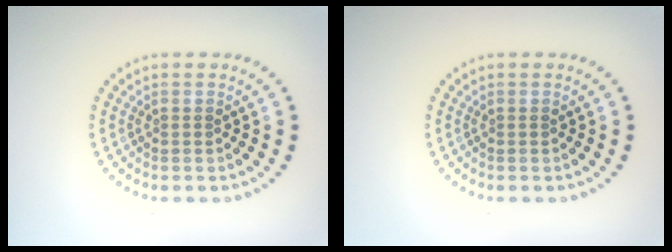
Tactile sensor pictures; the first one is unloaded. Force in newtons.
{"total": 0.0}